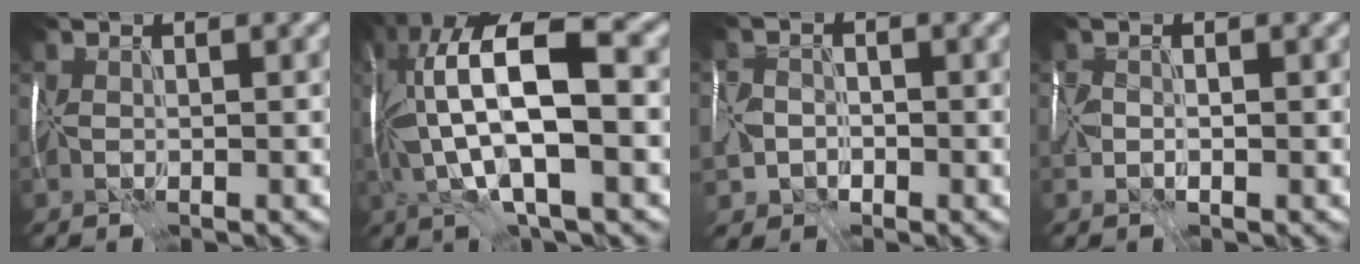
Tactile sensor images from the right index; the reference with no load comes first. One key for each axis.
{"total": 15.1, "fx": 0.6, "fy": 5.3, "fz": 14.2, "tx": -0.271, "ty": 0.026, "tz": 0.017}
{"total": 3.5, "fx": -2.1, "fy": 2.7, "fz": 1.0, "tx": -0.025, "ty": -0.008, "tz": -0.041}
{"total": 2.3, "fx": -0.7, "fy": 1.5, "fz": 1.5, "tx": -0.038, "ty": -0.010, "tz": -0.015}